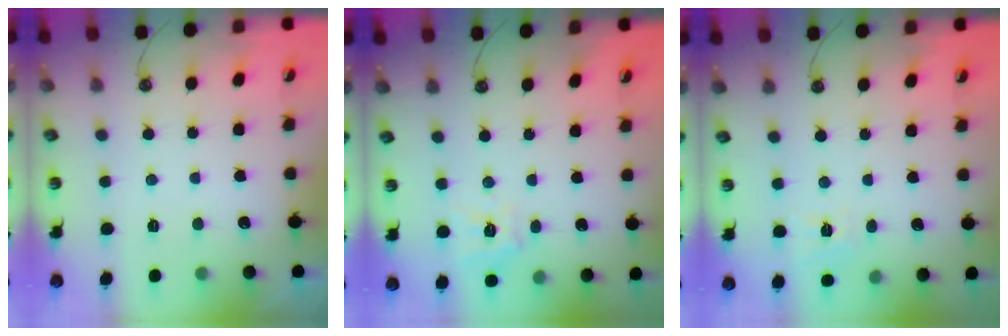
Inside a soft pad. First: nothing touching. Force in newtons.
{"total": 10.9, "press": 10.8, "slide": 1.3}
{"total": 6.2, "press": 6.2, "slide": 0.7}